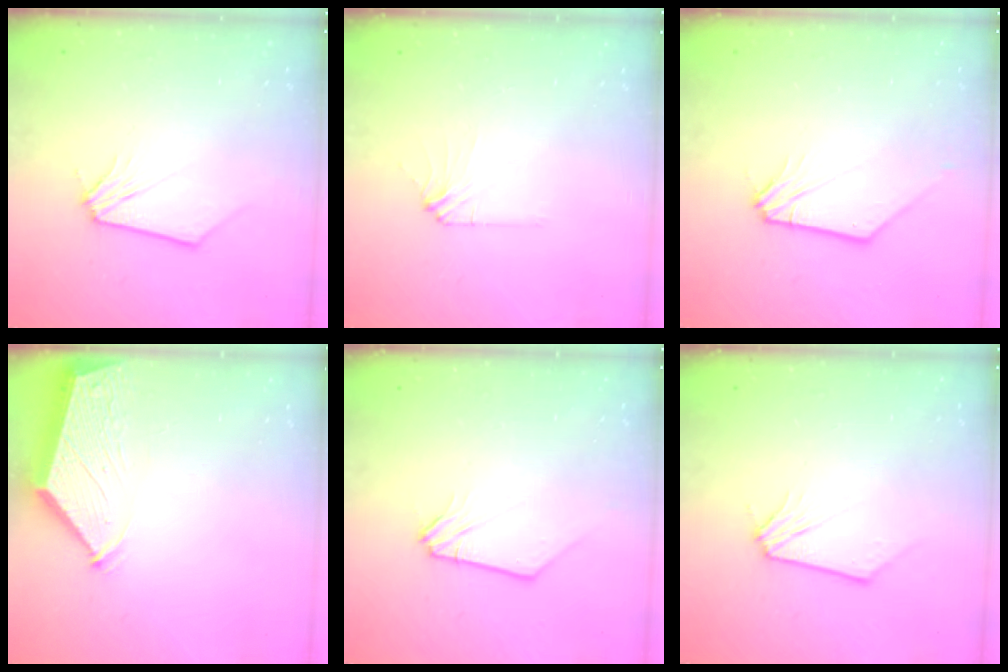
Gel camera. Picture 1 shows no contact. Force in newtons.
{"total": 2.8, "press": 2.7, "slide": 0.4}
{"total": 1.9, "press": 1.9, "slide": 0.4}
{"total": 2.9, "press": 2.8, "slide": 0.4}
{"total": 0.0}
{"total": 0.0}